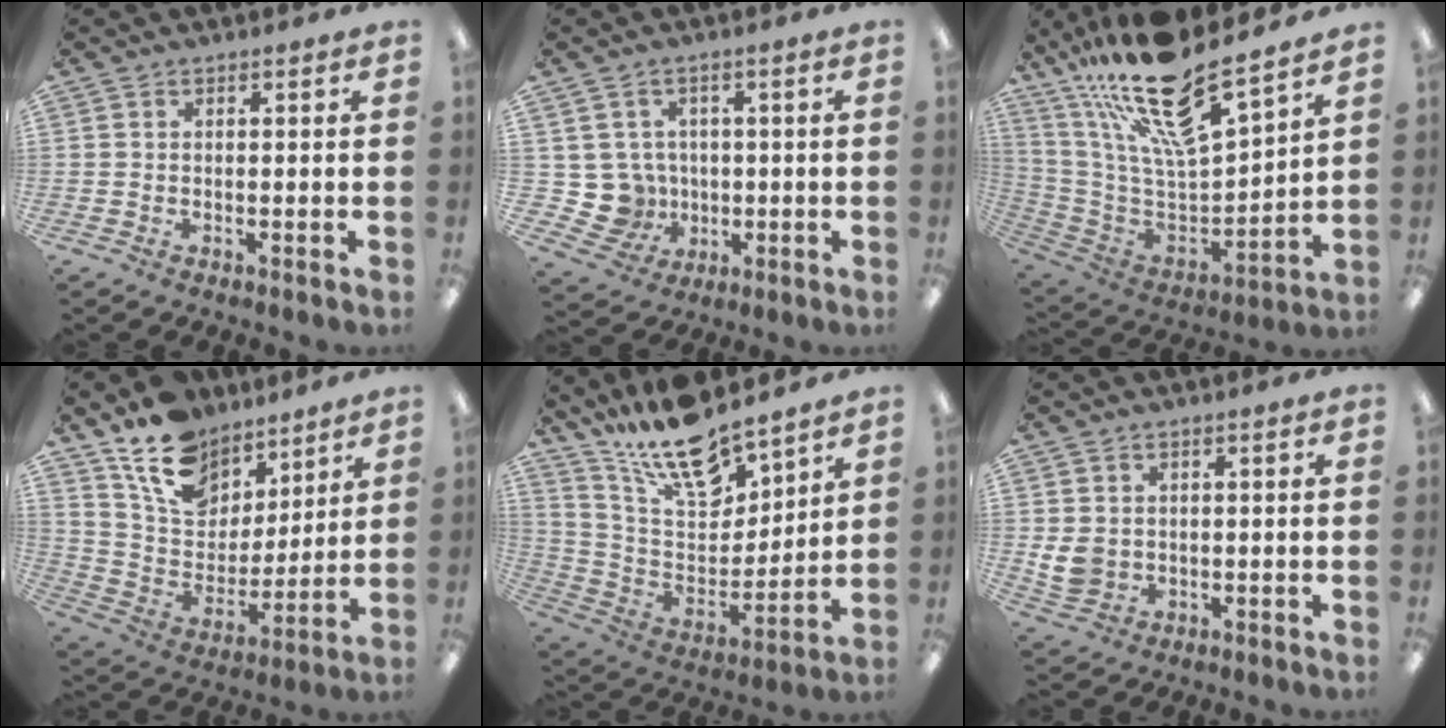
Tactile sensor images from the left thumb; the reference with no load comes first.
{"total": 7.6, "force": [0.5, 7.4, 1.5], "torque": [-0.057, -0.002, 0.019]}
{"total": 22.9, "force": [17.9, 5.6, 13.2], "torque": [-0.235, -0.127, 0.305]}
{"total": 16.4, "force": [11.9, 9.8, 5.6], "torque": [-0.117, -0.072, 0.227]}
{"total": 17.9, "force": [15.0, 5.8, 8.0], "torque": [-0.157, -0.095, 0.265]}
{"total": 5.2, "force": [0.9, 4.5, 2.4], "torque": [-0.045, 0.004, 0.021]}